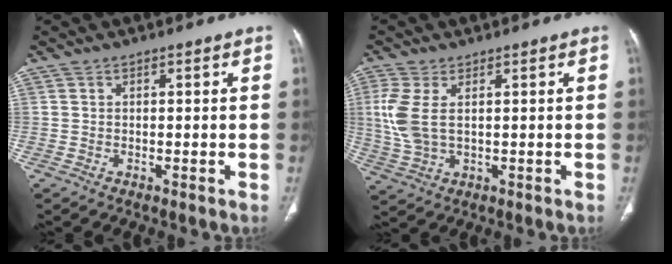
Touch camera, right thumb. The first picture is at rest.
{"total": 7.6, "force": [1.4, 4.0, 6.3], "torque": [-0.165, -0.002, 0.038]}